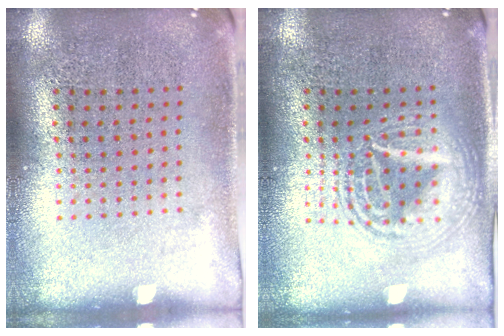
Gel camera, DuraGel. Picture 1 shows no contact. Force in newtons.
{"total": 2.6, "press": 2.6, "slide": 0.3}